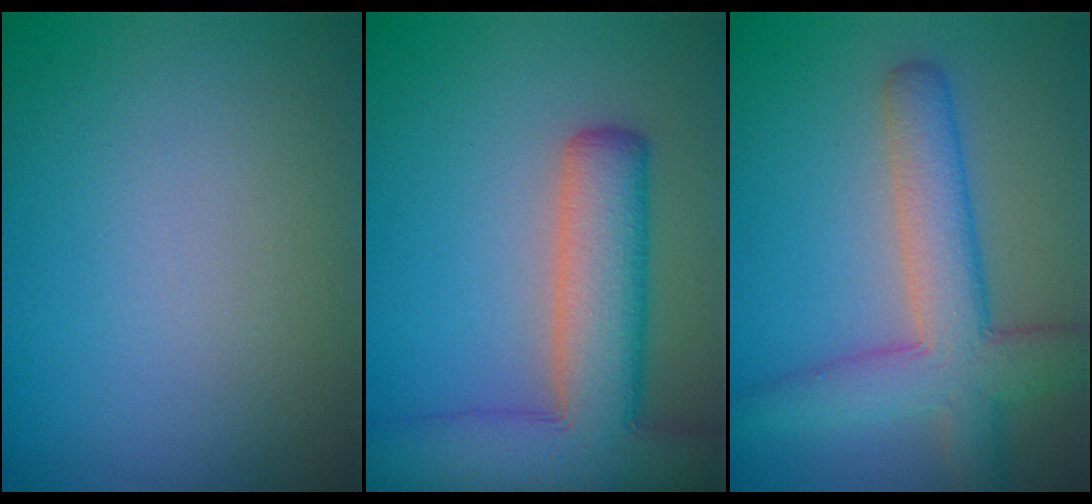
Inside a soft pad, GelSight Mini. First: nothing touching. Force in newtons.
{"total": 9.3, "press": 9.2, "slide": 0.5}
{"total": 6.1, "press": 6.1, "slide": 0.3}